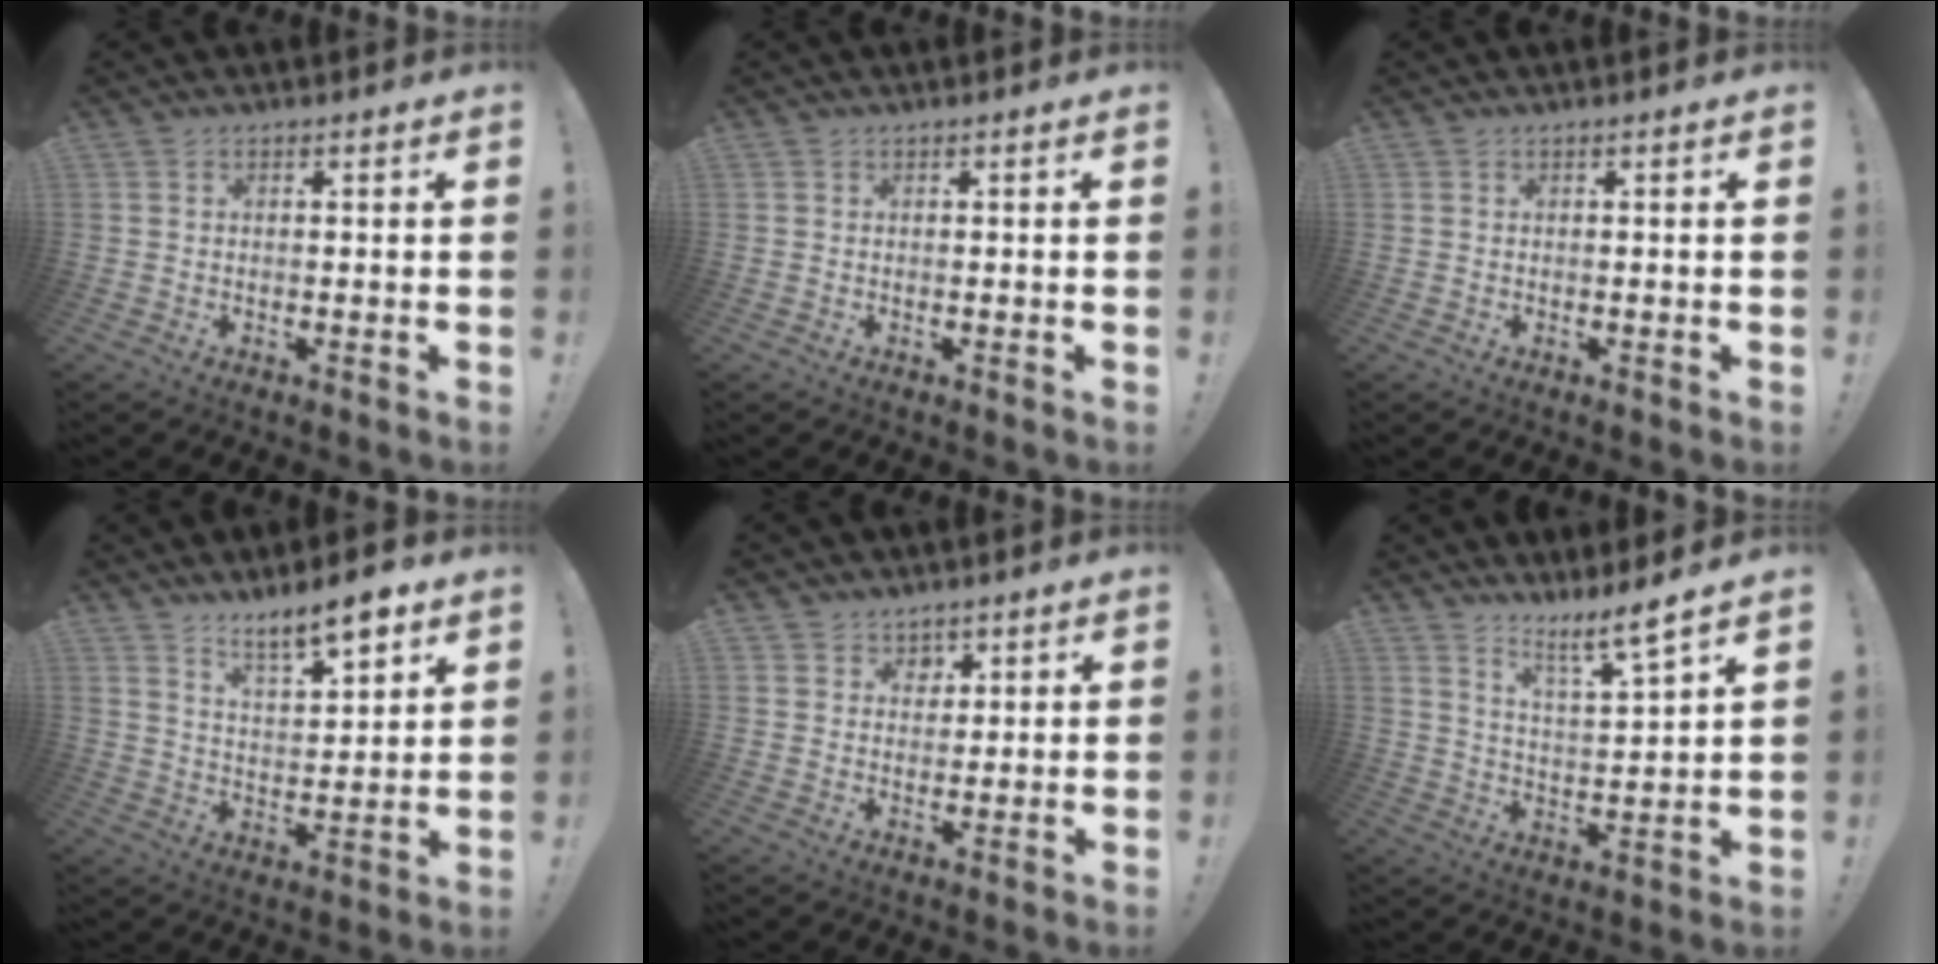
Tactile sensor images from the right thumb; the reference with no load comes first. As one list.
[{"total": 0.0}, {"total": 0.0}, {"total": 9.6, "force": [7.4, 2.3, 5.6], "torque": [-0.080, -0.051, 0.127]}, {"total": 4.0, "force": [2.7, 3.0, 0.3], "torque": [0.002, -0.018, 0.049]}, {"total": 8.3, "force": [6.5, 0.0, 5.1], "torque": [-0.083, -0.052, 0.107]}]